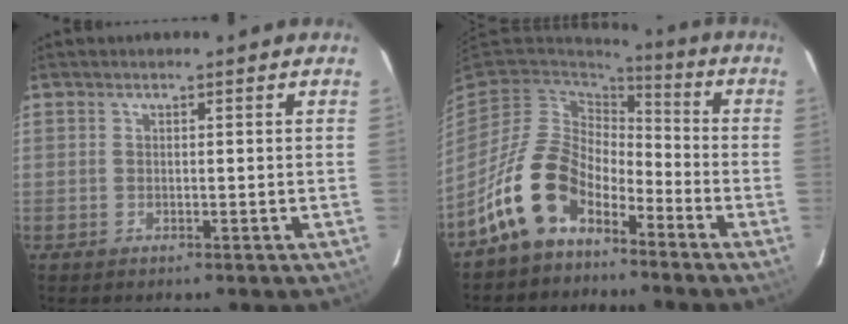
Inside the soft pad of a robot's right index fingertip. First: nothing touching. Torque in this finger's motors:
{"motor_torque": [1.41, -0.62, 0.96, 0.19]}